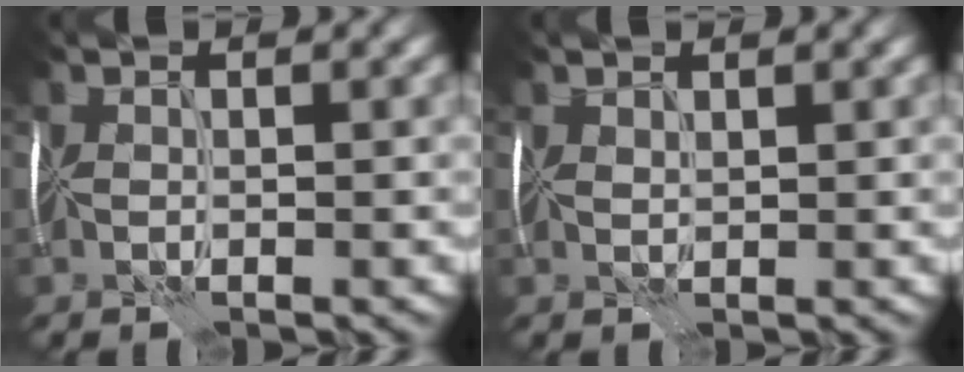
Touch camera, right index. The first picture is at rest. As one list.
[{"total": 0.9, "force": [0.9, 0.2, 0.0], "torque": [-0.003, 0.004, 0.015]}]